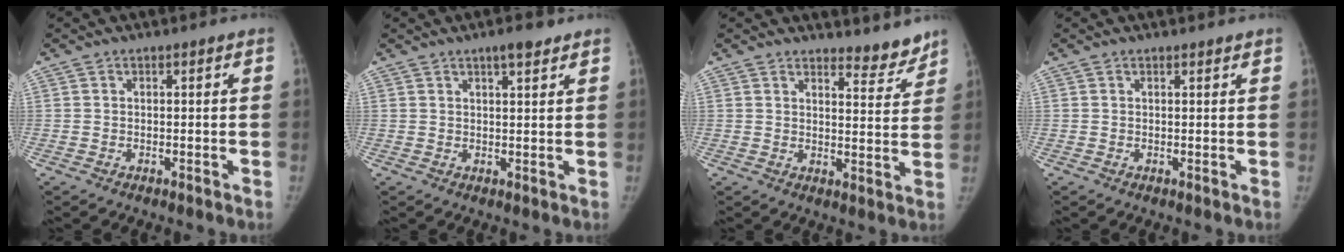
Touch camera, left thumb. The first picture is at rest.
{"total": 3.8, "force": [2.6, 1.0, 2.6], "torque": [-0.032, -0.014, 0.038]}
{"total": 5.6, "force": [5.2, 1.5, 1.4], "torque": [0.001, -0.051, 0.072]}
{"total": 1.0, "force": [0.9, 0.3, 0.4], "torque": [-0.003, -0.002, 0.013]}